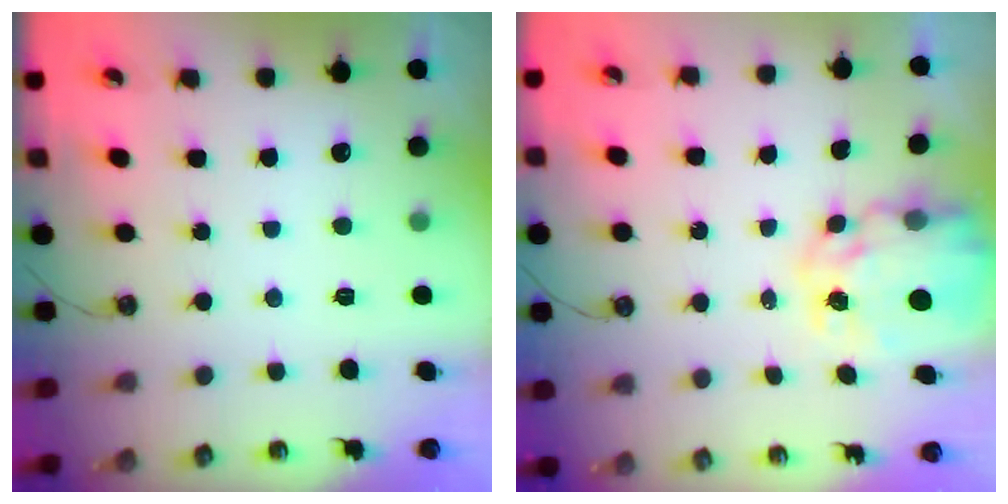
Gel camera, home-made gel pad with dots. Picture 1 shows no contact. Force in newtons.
{"total": 9.9, "press": 9.9, "slide": 0.8}